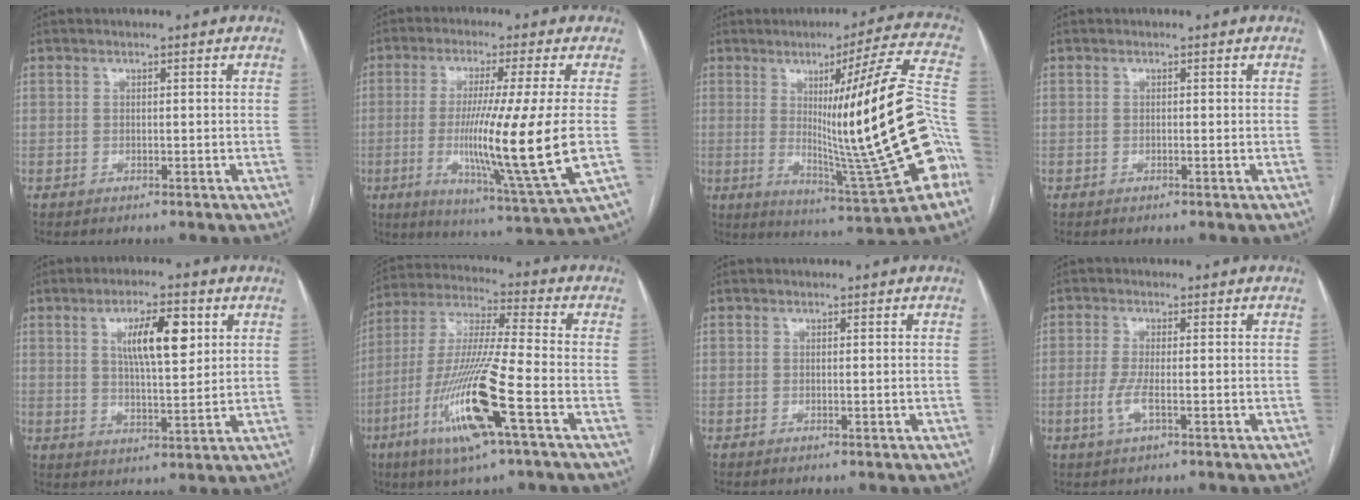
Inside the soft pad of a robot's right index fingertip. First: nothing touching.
{"total": 16.1, "force": [-1.4, -1.5, 16.0], "torque": [-0.291, -0.036, -0.028]}
{"total": 24.1, "force": [-3.0, -0.6, 23.9], "torque": [-0.306, -0.003, -0.047]}
{"total": 0.0}
{"total": 8.9, "force": [3.2, 2.3, 8.0], "torque": [-0.138, 0.006, 0.058]}
{"total": 16.5, "force": [-6.6, 0.3, 15.1], "torque": [-0.316, -0.018, -0.122]}
{"total": 0.0}
{"total": 3.1, "force": [-0.9, 0.3, 3.0], "torque": [-0.067, -0.005, -0.018]}